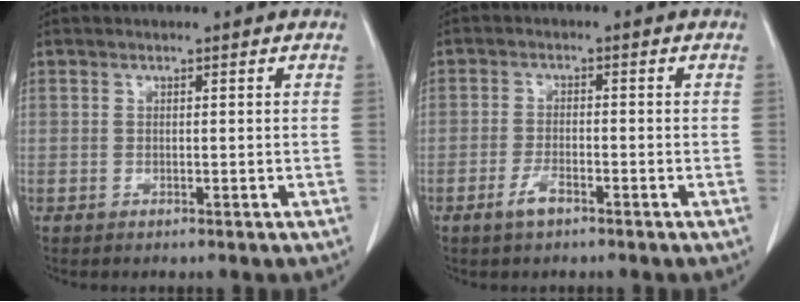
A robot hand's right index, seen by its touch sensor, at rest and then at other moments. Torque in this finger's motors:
{"motor_torque": [0.13, -0.16, 0.02, 0.05]}